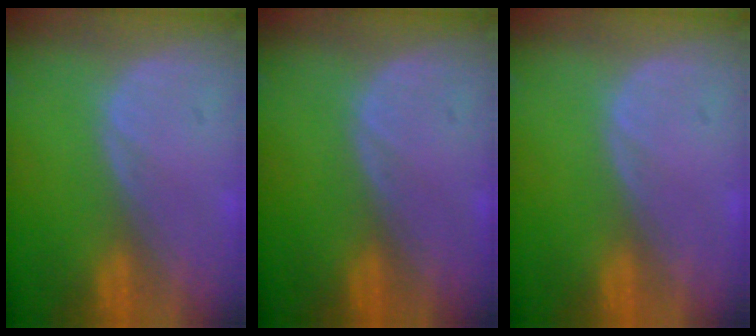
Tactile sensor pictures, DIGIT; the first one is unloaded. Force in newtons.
{"total": 0.0}
{"total": 0.0}